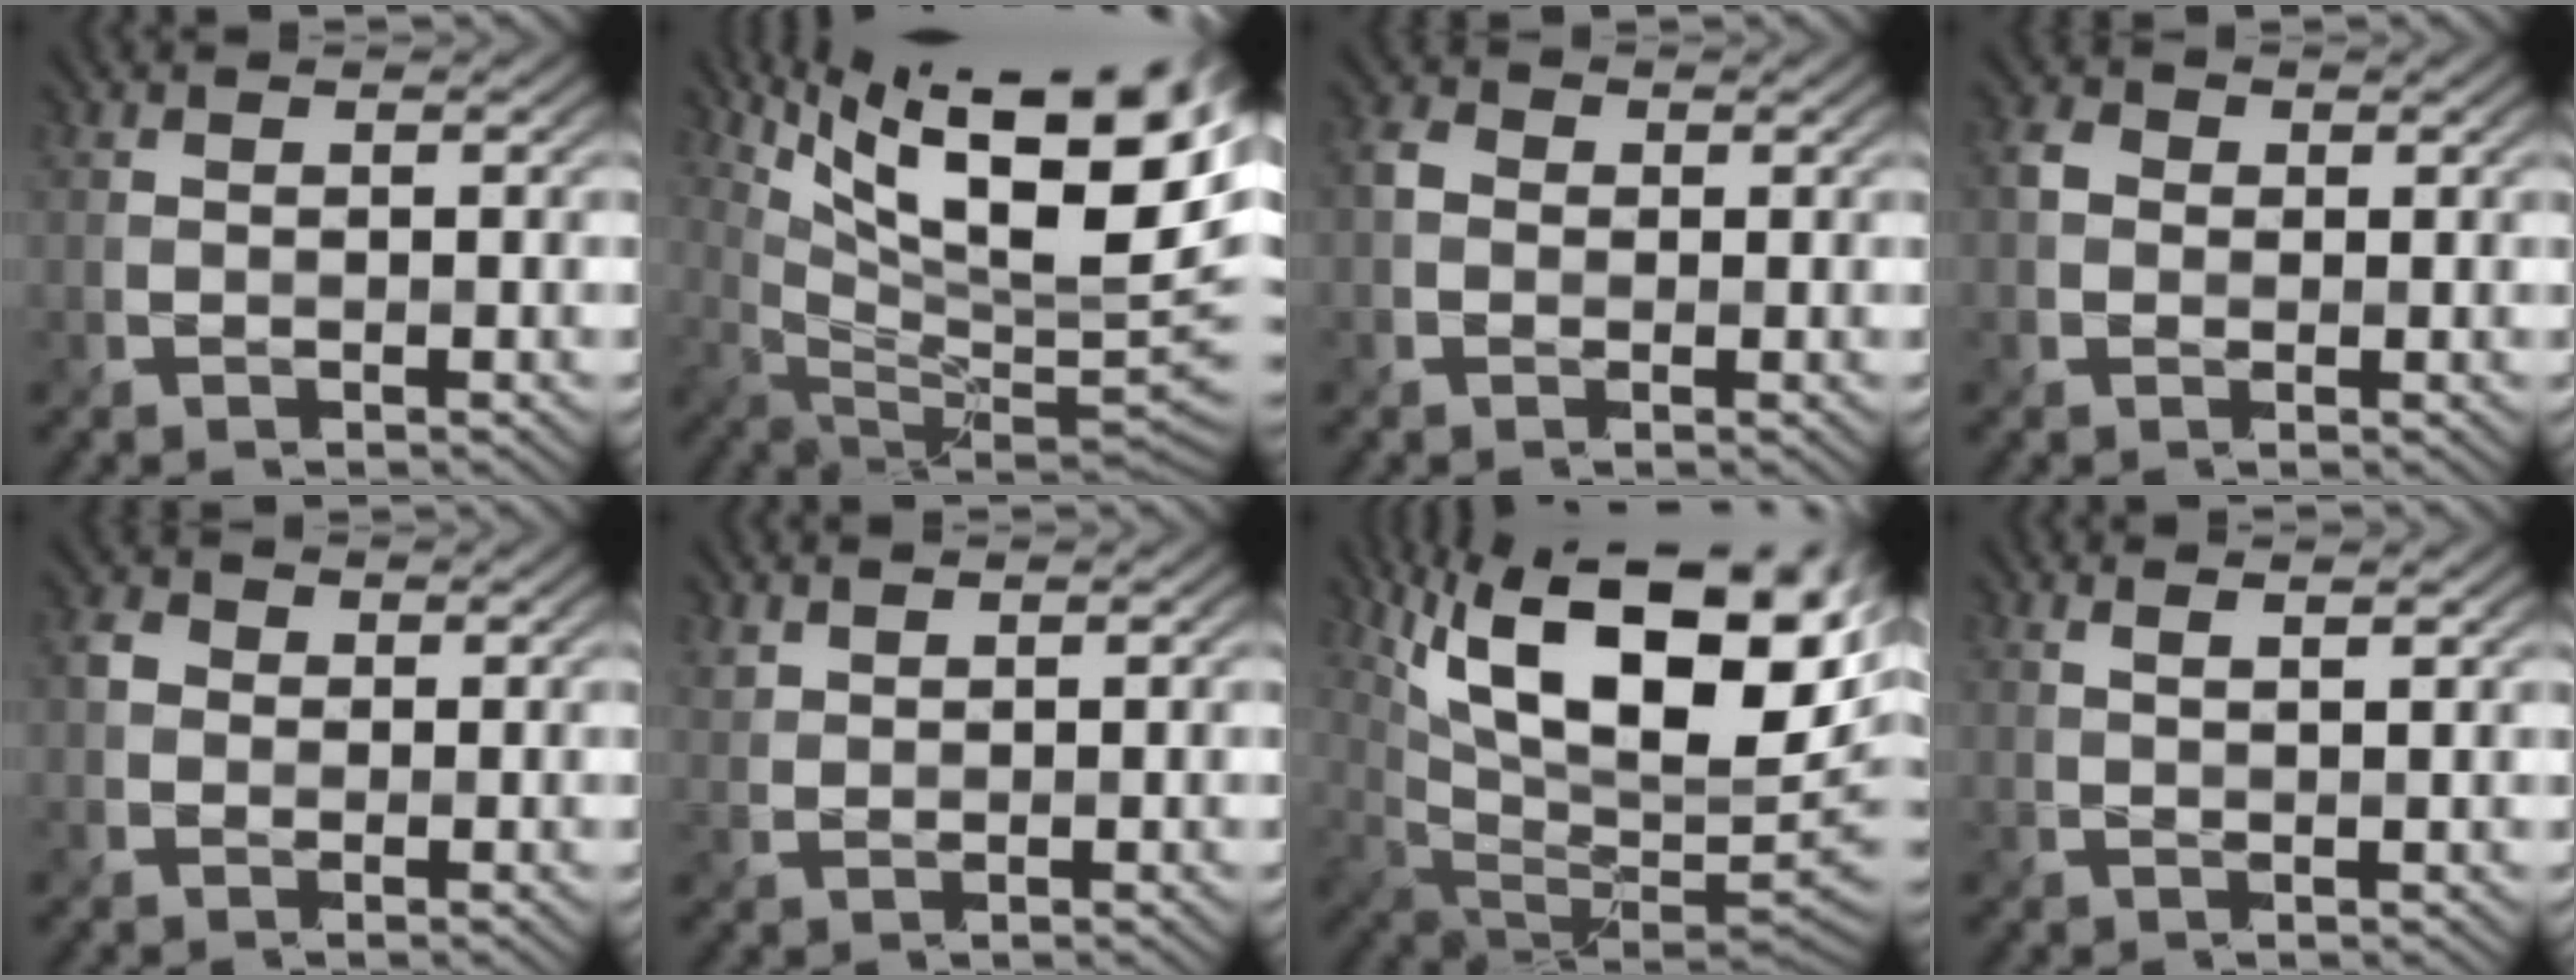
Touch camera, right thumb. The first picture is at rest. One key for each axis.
{"total": 18.5, "fx": 9.9, "fy": 5.7, "fz": 14.6, "tx": -0.234, "ty": 0.006, "tz": 0.163}
{"total": 2.5, "fx": -0.2, "fy": 2.2, "fz": 1.1, "tx": -0.030, "ty": 0.000, "tz": -0.009}
{"total": 2.3, "fx": 0.1, "fy": 2.1, "fz": 0.9, "tx": -0.026, "ty": 0.001, "tz": -0.003}
{"total": 2.3, "fx": 0.1, "fy": 2.1, "fz": 0.8, "tx": -0.024, "ty": 0.001, "tz": -0.003}
{"total": 1.4, "fx": 1.3, "fy": 0.6, "fz": 0.3, "tx": -0.016, "ty": 0.000, "tz": 0.035}
{"total": 20.3, "fx": 8.8, "fy": 8.3, "fz": 16.3, "tx": -0.263, "ty": 0.033, "tz": 0.142}
{"total": 2.7, "fx": 1.7, "fy": 0.7, "fz": 2.0, "tx": -0.018, "ty": 0.004, "tz": 0.015}